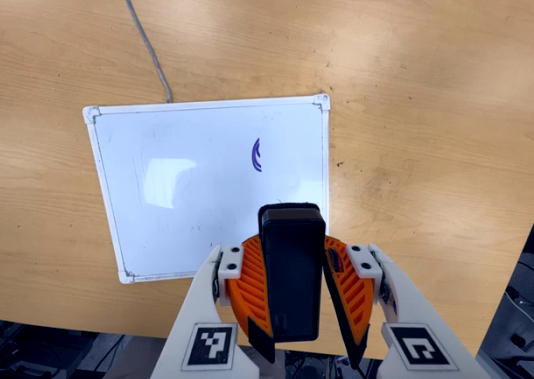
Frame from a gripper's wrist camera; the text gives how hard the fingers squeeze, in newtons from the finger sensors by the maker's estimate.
{"total": 7.9, "left": 8.3, "right": 7.6}